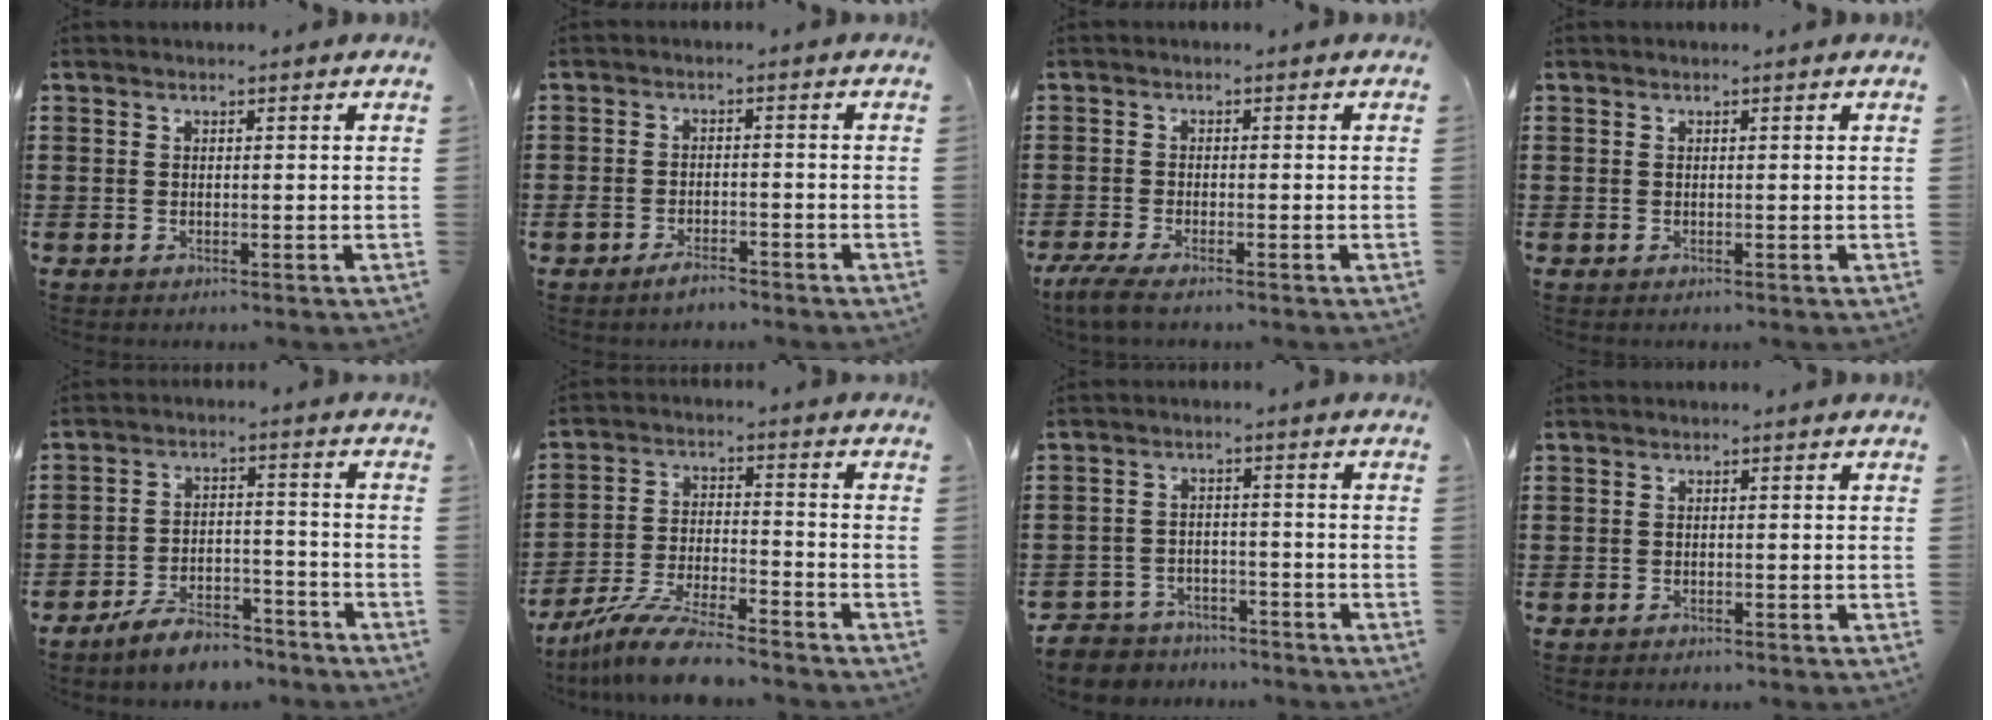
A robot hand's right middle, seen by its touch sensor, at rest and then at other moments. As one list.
[{"total": 2.5, "force": [-2.1, 0.7, 1.2], "torque": [-0.029, 0.004, -0.043]}, {"total": 2.7, "force": [-2.2, 0.1, 1.7], "torque": [-0.050, -0.014, -0.047]}, {"total": 0.0}, {"total": 6.3, "force": [-5.8, 1.3, 2.1], "torque": [-0.044, 0.007, -0.113]}, {"total": 9.4, "force": [-8.5, 0.9, 4.1], "torque": [-0.086, 0.010, -0.165]}, {"total": 4.4, "force": [-4.3, 1.0, -0.2], "torque": [-0.018, -0.001, -0.096]}, {"total": 0.7, "force": [-0.7, 0.1, 0.1], "torque": [-0.004, -0.002, -0.013]}]